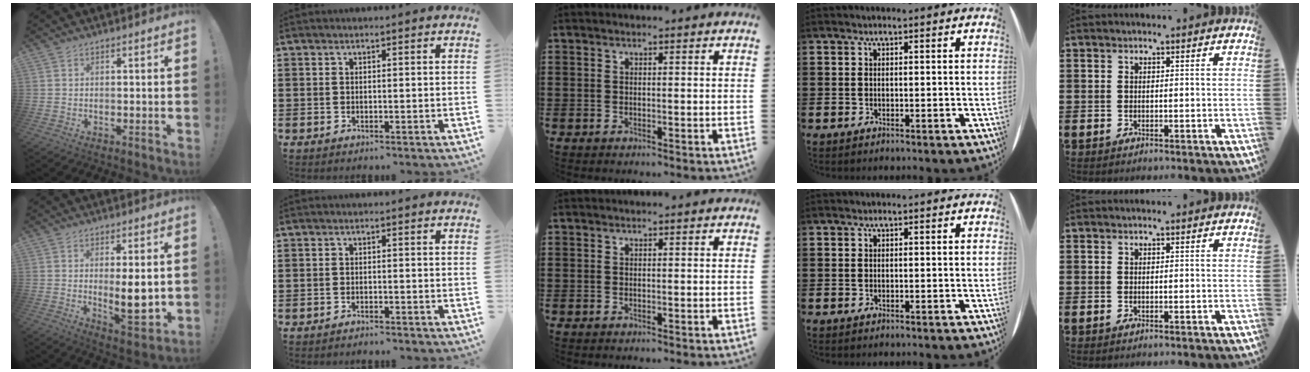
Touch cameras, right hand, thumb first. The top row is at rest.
{"thumb": {"total": 9.4, "force": [0.5, 2.5, 9.1], "torque": [-0.121, -0.021, 0.009]}, "index": {"total": 0.9, "force": [-0.9, 0.0, 0.0], "torque": [-0.002, 0.002, -0.019]}}